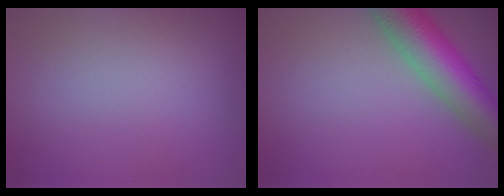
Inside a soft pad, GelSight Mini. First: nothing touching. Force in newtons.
{"total": 8.5, "press": 8.5, "slide": 0.4}